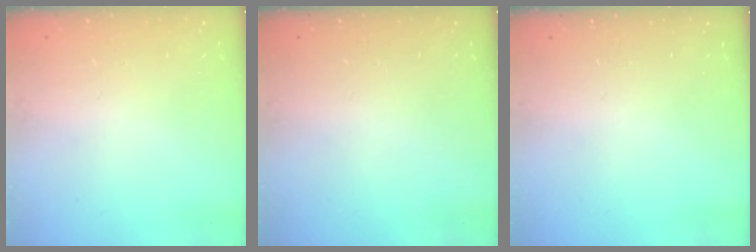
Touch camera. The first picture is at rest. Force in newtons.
{"total": 0.0}
{"total": 0.0}